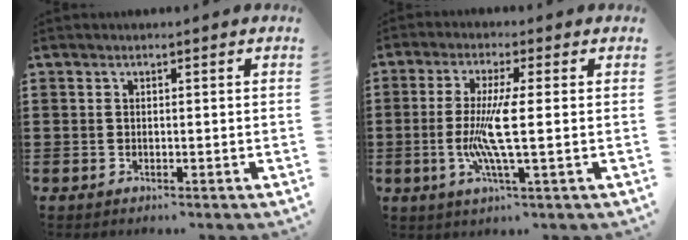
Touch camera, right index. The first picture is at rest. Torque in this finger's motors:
{"motor_torque": [2.14, 0.00, 0.27, 0.09]}